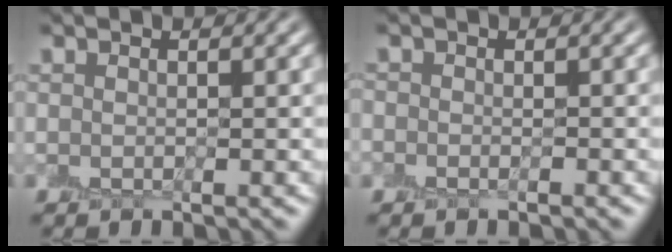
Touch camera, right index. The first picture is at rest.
{"total": 0.7, "force": [-0.6, 0.2, -0.2], "torque": [0.006, 0.002, -0.011]}